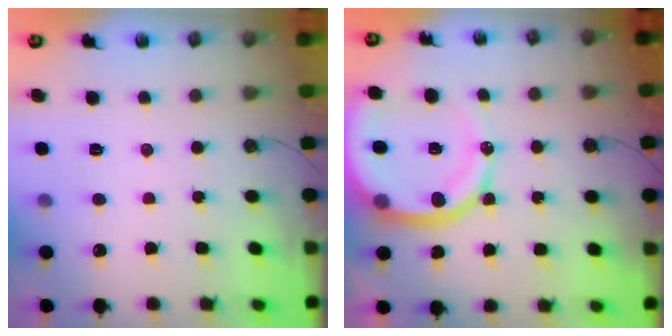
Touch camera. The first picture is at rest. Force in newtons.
{"total": 15.4, "press": 15.2, "slide": 2.1}